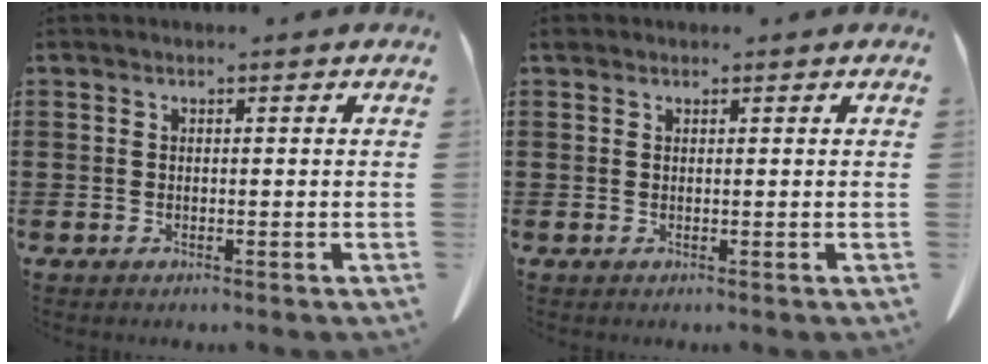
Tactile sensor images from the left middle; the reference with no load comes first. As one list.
[{"total": 0.6, "force": [0.4, 0.4, 0.1], "torque": [-0.004, 0.004, 0.008]}]